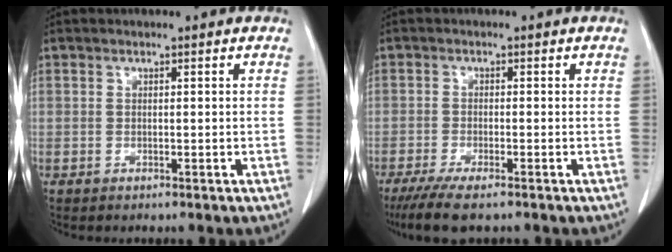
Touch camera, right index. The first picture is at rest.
{"total": 6.4, "force": [-4.7, 0.9, 4.2], "torque": [-0.069, -0.015, -0.078]}